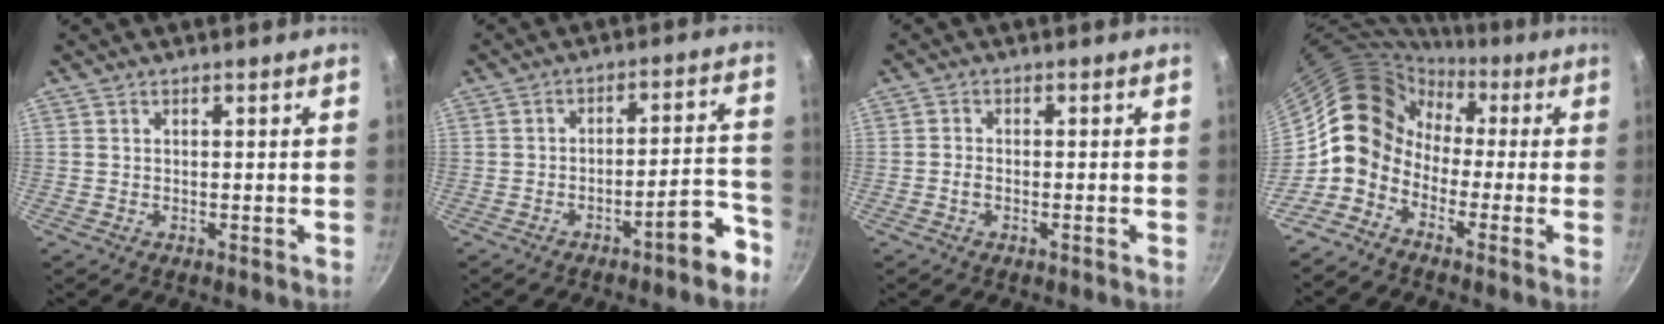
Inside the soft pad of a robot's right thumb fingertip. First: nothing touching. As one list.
[{"total": 8.2, "force": [-5.3, 1.8, 5.9], "torque": [-0.062, 0.061, -0.065]}, {"total": 1.5, "force": [-0.8, 0.8, 1.0], "torque": [-0.022, 0.010, -0.018]}, {"total": 9.6, "force": [-1.4, 8.2, 4.8], "torque": [-0.051, 0.036, -0.053]}]